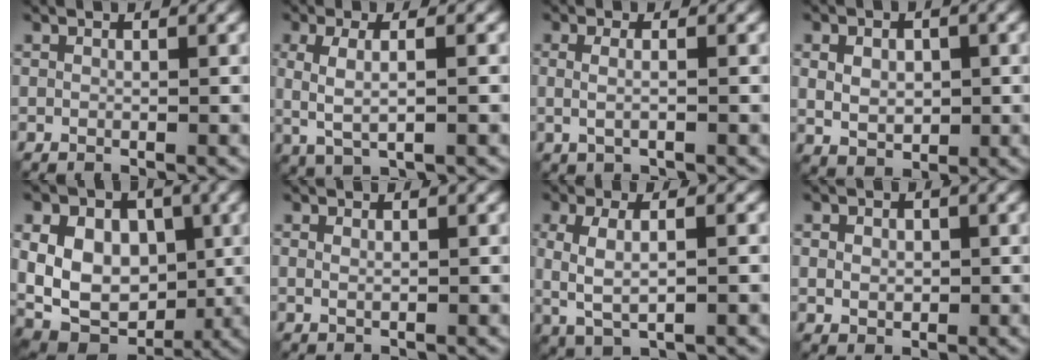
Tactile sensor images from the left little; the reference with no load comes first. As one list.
[{"total": 3.3, "force": [0.1, 1.1, 3.2], "torque": [-0.067, -0.001, 0.004]}, {"total": 1.7, "force": [0.1, 0.6, 1.6], "torque": [-0.032, -0.005, -0.004]}, {"total": 3.5, "force": [0.1, 2.5, 2.5], "torque": [-0.045, -0.002, 0.004]}, {"total": 10.9, "force": [1.2, 8.2, 7.0], "torque": [-0.131, 0.012, 0.019]}, {"total": 0.6, "force": [0.2, 0.2, 0.4], "torque": [-0.010, 0.000, 0.005]}, {"total": 4.0, "force": [-0.1, 1.5, 3.7], "torque": [-0.084, 0.000, 0.001]}, {"total": 1.8, "force": [0.2, 1.5, 1.0], "torque": [-0.016, 0.000, 0.003]}]